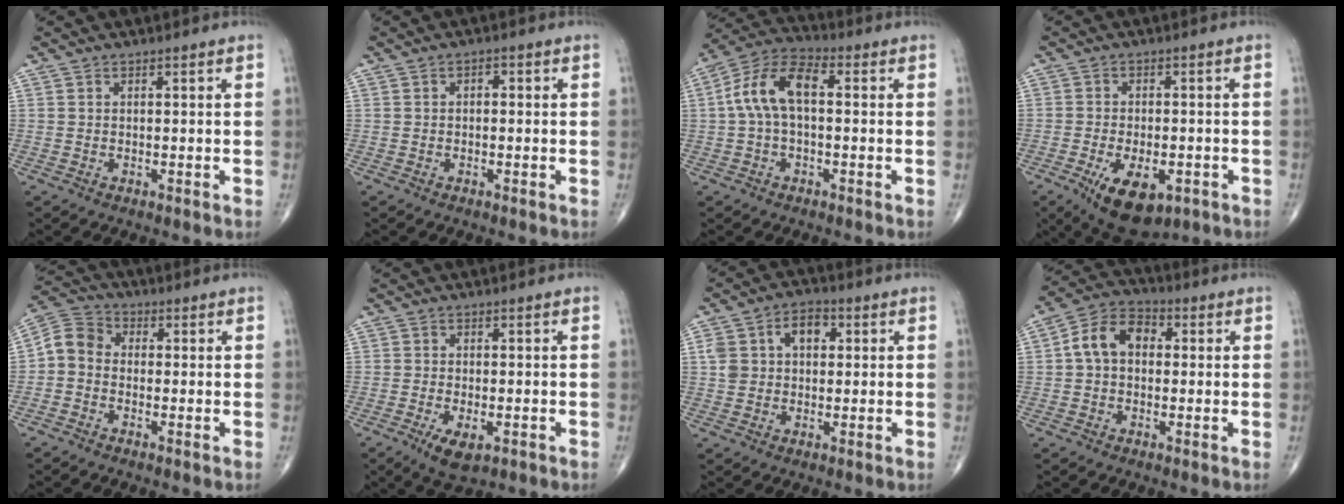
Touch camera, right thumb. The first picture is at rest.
{"total": 1.3, "force": [0.0, 0.9, 1.0], "torque": [-0.004, 0.008, -0.005]}
{"total": 10.7, "force": [0.7, 5.6, 9.1], "torque": [-0.184, 0.037, 0.004]}
{"total": 11.4, "force": [-5.1, 5.8, 8.4], "torque": [-0.128, 0.002, -0.069]}
{"total": 6.2, "force": [-0.9, 5.1, 3.5], "torque": [-0.052, 0.022, -0.037]}
{"total": 5.1, "force": [-2.2, 2.3, 4.0], "torque": [-0.071, -0.004, -0.032]}
{"total": 8.7, "force": [2.0, 6.1, 5.8], "torque": [-0.083, 0.017, 0.030]}
{"total": 9.1, "force": [0.8, 6.4, 6.3], "torque": [-0.104, 0.031, 0.003]}